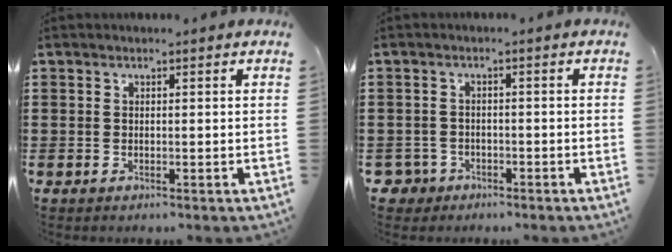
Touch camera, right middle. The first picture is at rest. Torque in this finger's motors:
{"motor_torque": [-1.08, 1.06, -0.01, -0.04]}